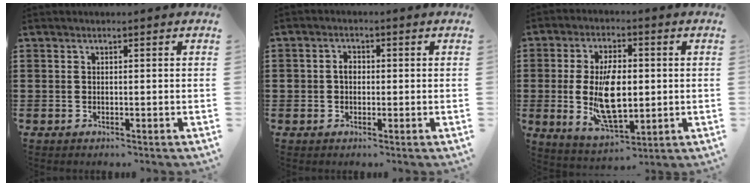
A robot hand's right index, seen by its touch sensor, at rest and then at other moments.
{"total": 2.1, "force": [0.0, 1.6, 1.3], "torque": [-0.027, 0.009, -0.003]}
{"total": 10.9, "force": [-0.3, 5.1, 9.7], "torque": [-0.190, -0.011, -0.008]}